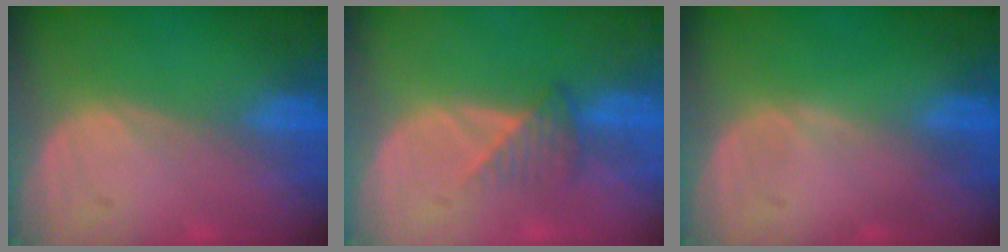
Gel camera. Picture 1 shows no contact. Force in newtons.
{"total": 3.3, "press": 2.9, "slide": 1.5}
{"total": 0.0}